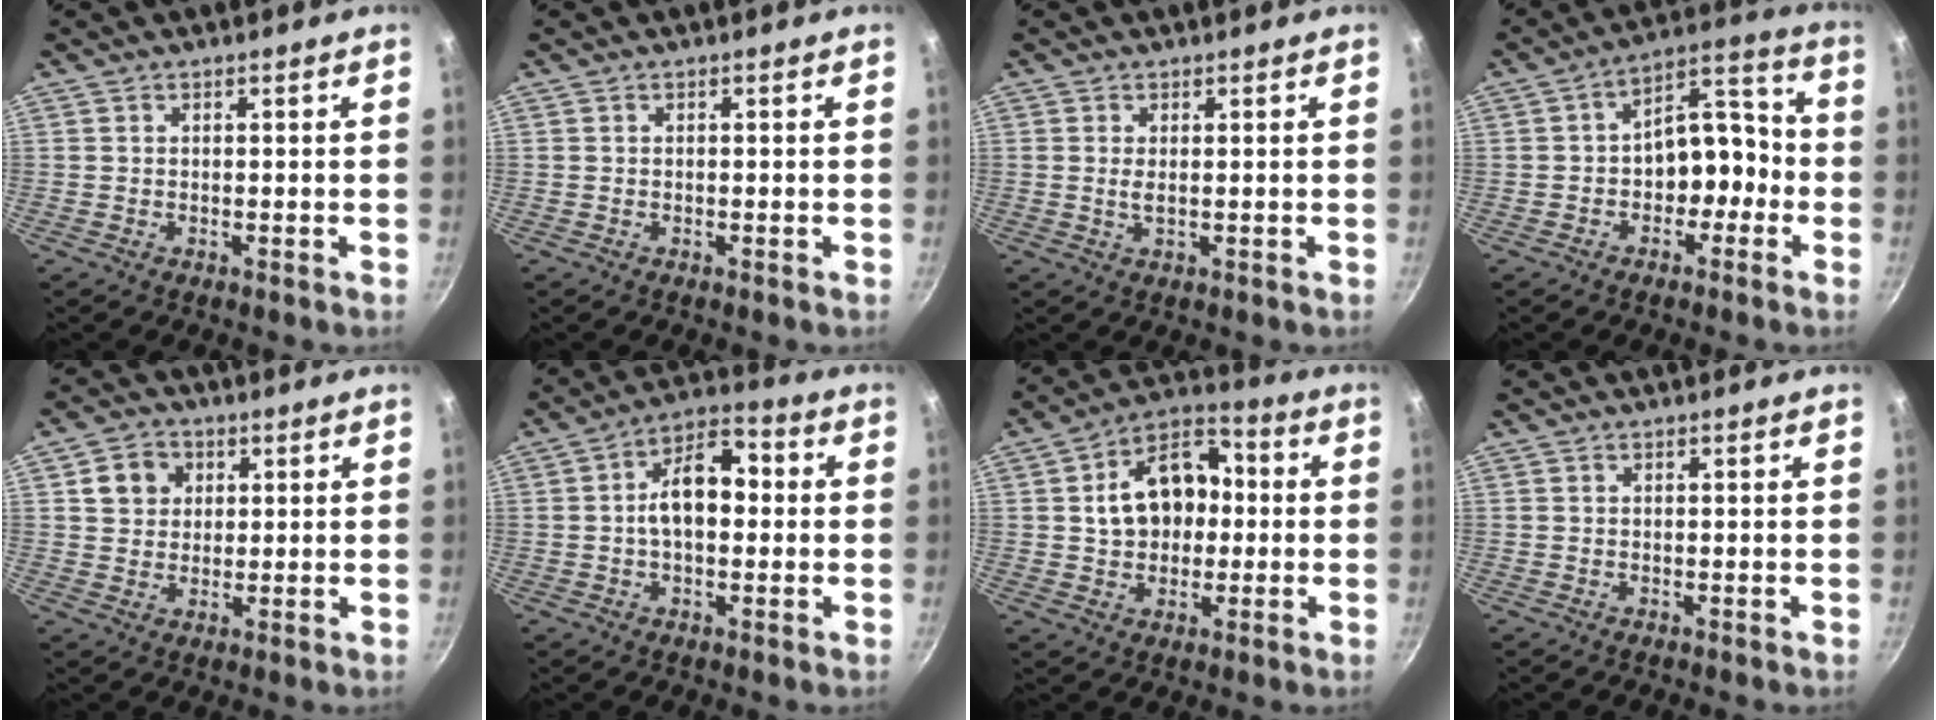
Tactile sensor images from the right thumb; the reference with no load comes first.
{"total": 0.0}
{"total": 1.4, "force": [0.1, 0.5, 1.3], "torque": [-0.029, -0.006, 0.007]}
{"total": 11.7, "force": [-2.1, 7.4, 8.8], "torque": [-0.084, 0.049, -0.045]}
{"total": 6.4, "force": [2.0, 5.5, 2.7], "torque": [-0.018, -0.003, 0.033]}
{"total": 11.0, "force": [0.5, 6.4, 8.9], "torque": [-0.133, 0.030, -0.001]}
{"total": 14.4, "force": [1.1, 10.0, 10.2], "torque": [-0.128, 0.028, 0.010]}
{"total": 0.0}